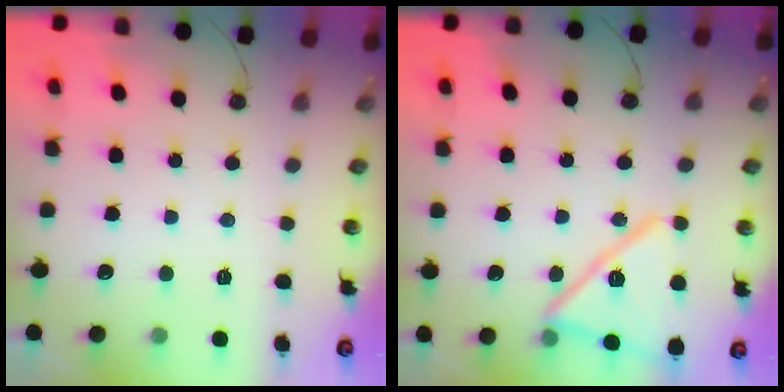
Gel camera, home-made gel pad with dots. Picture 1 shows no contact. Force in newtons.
{"total": 17.2, "press": 17.2, "slide": 0.4}